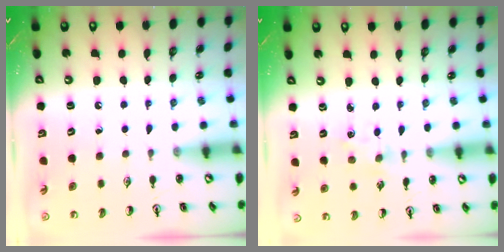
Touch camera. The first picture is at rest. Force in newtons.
{"total": 1.9, "press": 1.8, "slide": 0.4}